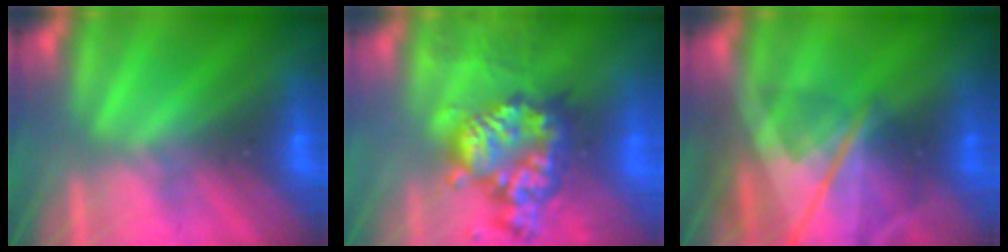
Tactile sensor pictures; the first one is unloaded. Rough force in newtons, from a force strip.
{"total": 7.3}
{"total": 7.6}